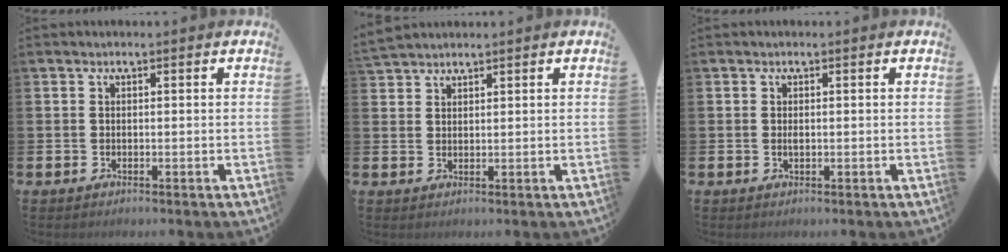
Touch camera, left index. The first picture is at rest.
{"total": 2.3, "force": [2.3, 0.3, -0.2], "torque": [0.006, -0.009, 0.043]}
{"total": 0.6, "force": [0.1, 0.2, 0.6], "torque": [-0.005, -0.004, 0.001]}